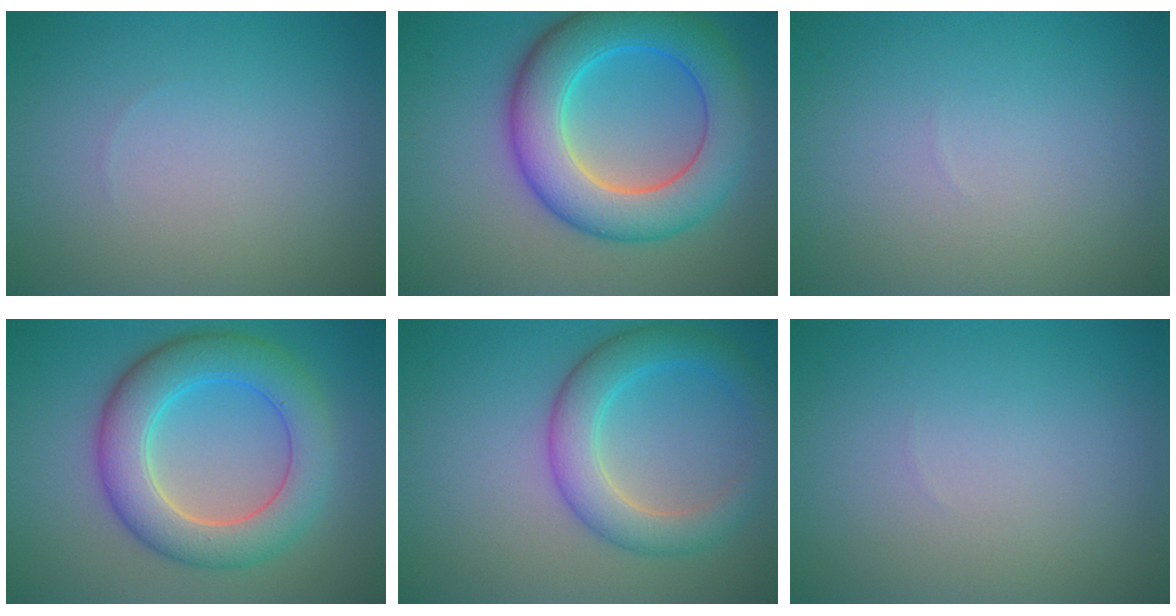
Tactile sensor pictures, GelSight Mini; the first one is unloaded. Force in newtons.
{"total": 9.0, "press": 9.0, "slide": 0.3}
{"total": 0.0}
{"total": 7.2, "press": 7.2, "slide": 0.3}
{"total": 4.8, "press": 4.8, "slide": 0.1}
{"total": 0.0}